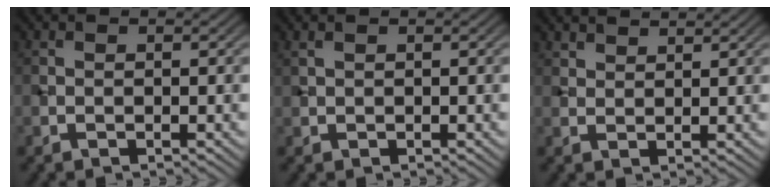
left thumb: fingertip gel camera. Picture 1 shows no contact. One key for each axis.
{"total": 1.0, "fx": 0.8, "fy": 0.4, "fz": 0.6, "tx": -0.021, "ty": 0.003, "tz": 0.021}
{"total": 2.8, "fx": 2.5, "fy": 0.8, "fz": 0.9, "tx": -0.018, "ty": -0.007, "tz": 0.055}